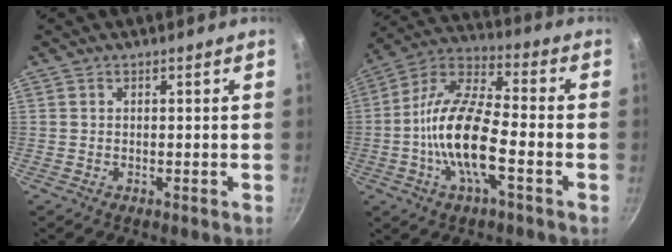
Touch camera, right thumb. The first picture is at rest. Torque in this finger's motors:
{"motor_torque": [0.68, 0.28, 2.11, -0.66, 0.64]}